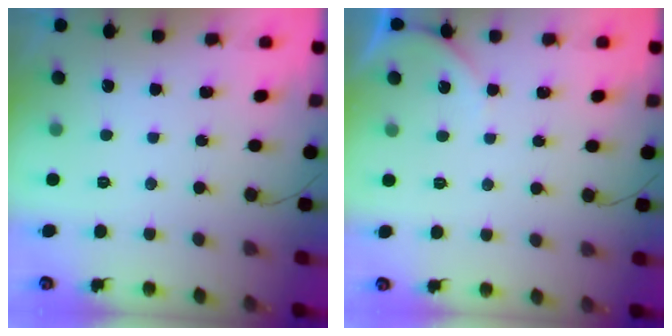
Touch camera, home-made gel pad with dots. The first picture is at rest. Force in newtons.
{"total": 3.5, "press": 3.4, "slide": 0.4}